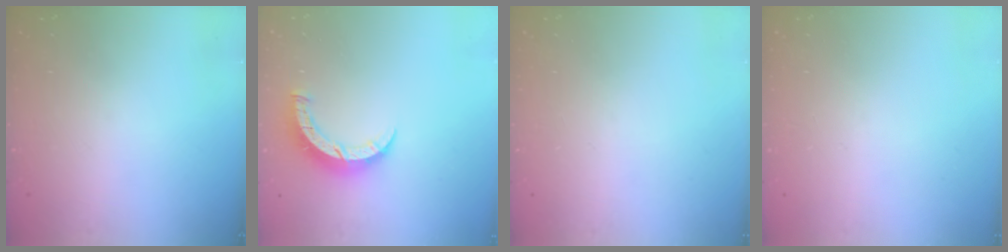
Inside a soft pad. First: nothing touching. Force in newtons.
{"total": 7.0, "press": 7.0, "slide": 0.4}
{"total": 0.0}
{"total": 0.0}